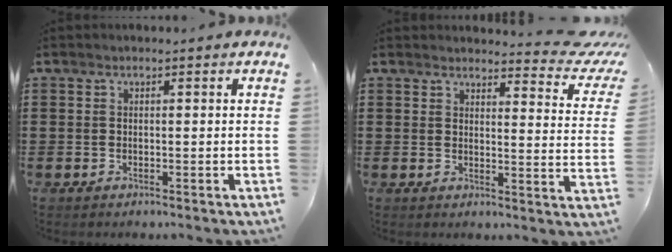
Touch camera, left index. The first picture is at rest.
{"total": 4.1, "force": [3.8, 0.5, 1.6], "torque": [-0.025, -0.028, 0.060]}